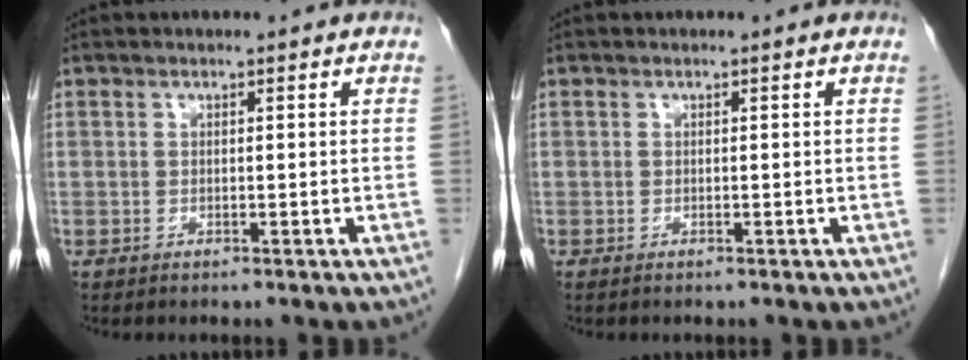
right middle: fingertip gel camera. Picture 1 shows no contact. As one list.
[{"total": 0.0}]